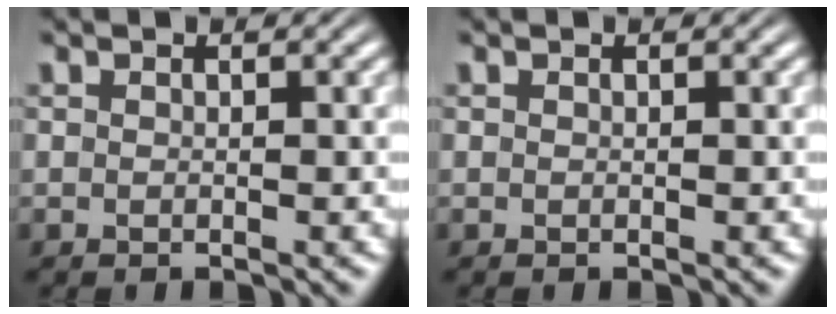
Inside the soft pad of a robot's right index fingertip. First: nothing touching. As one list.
[{"total": 0.0}]